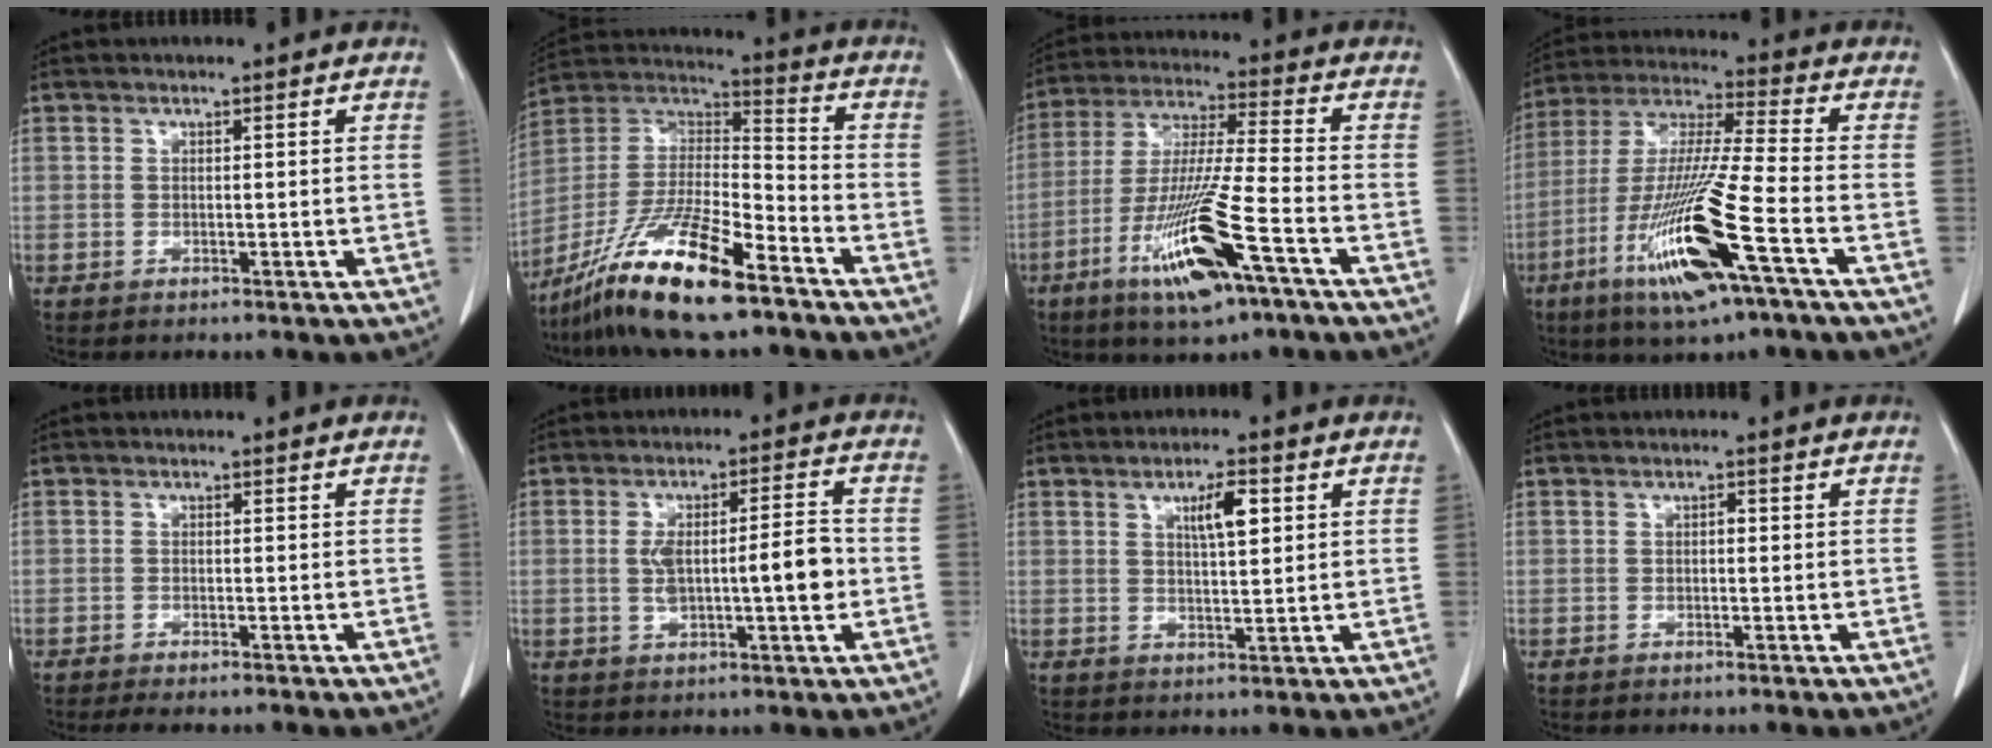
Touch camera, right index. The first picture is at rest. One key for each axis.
{"total": 17.4, "fx": -11.9, "fy": 2.3, "fz": 12.5, "tx": -0.263, "ty": -0.018, "tz": -0.220}
{"total": 15.7, "fx": -7.6, "fy": 1.2, "fz": 13.7, "tx": -0.280, "ty": -0.028, "tz": -0.134}
{"total": 17.8, "fx": -7.8, "fy": 0.5, "fz": 15.9, "tx": -0.342, "ty": -0.032, "tz": -0.147}
{"total": 2.6, "fx": -2.2, "fy": 0.4, "fz": 1.3, "tx": -0.017, "ty": -0.006, "tz": -0.030}
{"total": 8.5, "fx": -0.7, "fy": 1.6, "fz": 8.3, "tx": -0.145, "ty": 0.016, "tz": -0.007}
{"total": 4.7, "fx": 1.8, "fy": 1.0, "fz": 4.2, "tx": -0.072, "ty": 0.001, "tz": 0.032}
{"total": 0.6, "fx": 0.0, "fy": 0.3, "fz": 0.5, "tx": -0.007, "ty": 0.002, "tz": -0.002}